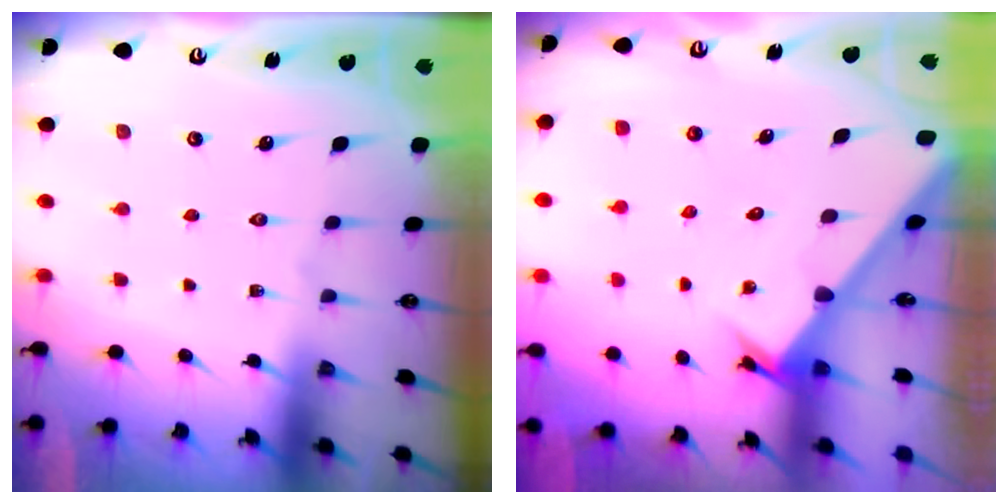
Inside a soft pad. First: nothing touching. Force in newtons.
{"total": 2.5, "press": 2.5, "slide": 0.2}